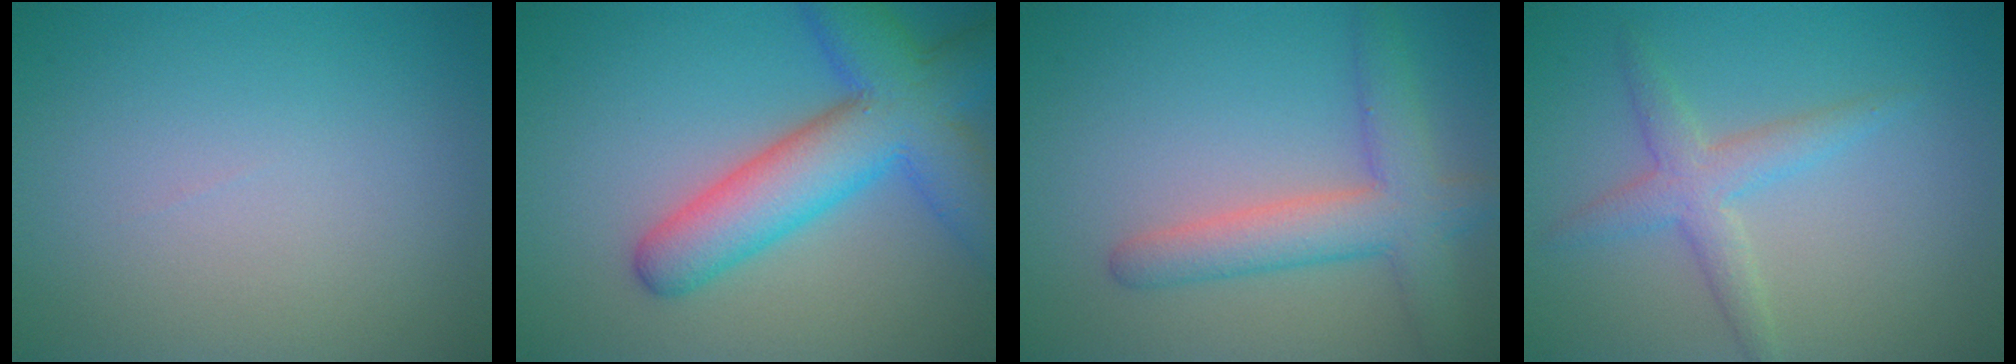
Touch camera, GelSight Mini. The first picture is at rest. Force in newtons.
{"total": 8.8, "press": 8.8, "slide": 0.4}
{"total": 4.9, "press": 4.9, "slide": 0.3}
{"total": 2.9, "press": 2.9, "slide": 0.3}